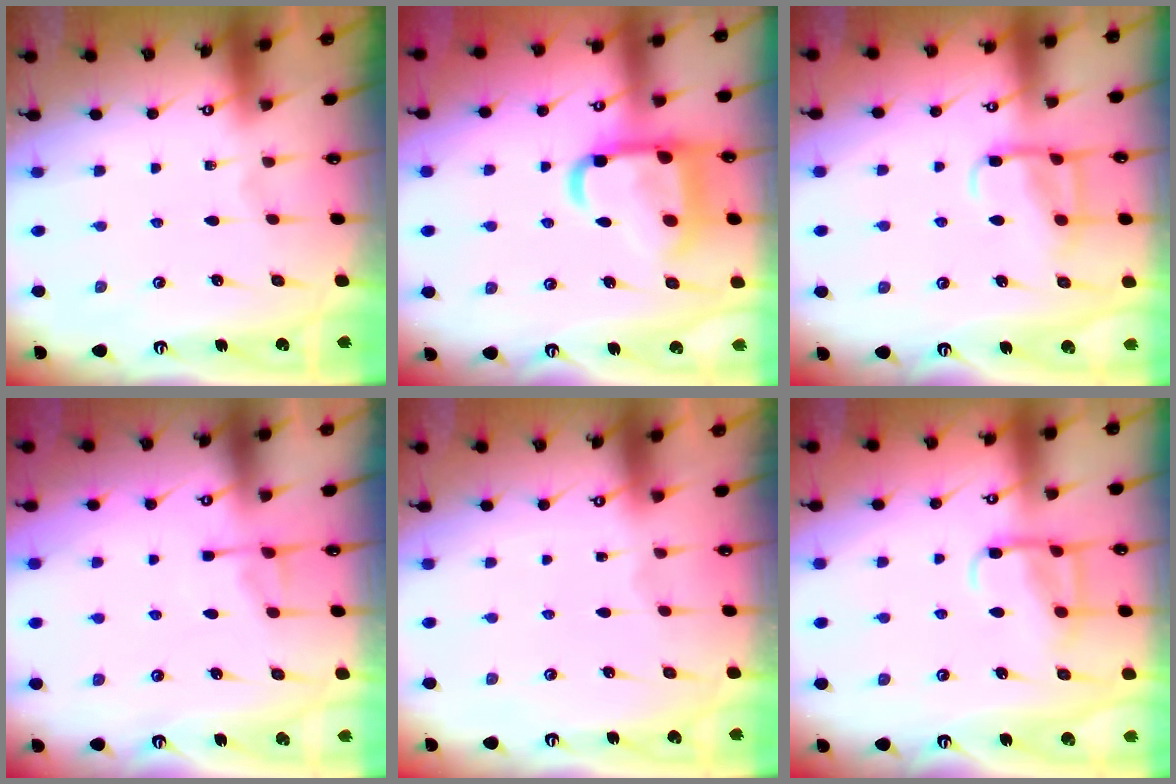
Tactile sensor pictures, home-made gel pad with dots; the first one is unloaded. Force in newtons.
{"total": 17.6, "press": 17.5, "slide": 1.6}
{"total": 10.9, "press": 10.9, "slide": 1.0}
{"total": 4.5, "press": 4.4, "slide": 0.7}
{"total": 1.2, "press": 1.2, "slide": 0.1}
{"total": 10.9, "press": 10.9, "slide": 1.0}